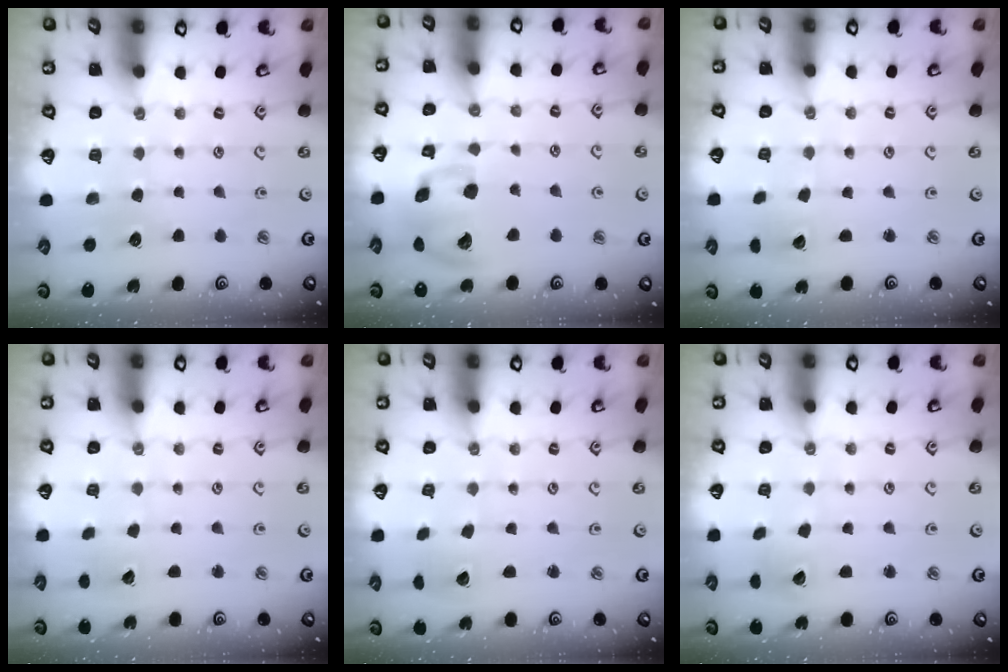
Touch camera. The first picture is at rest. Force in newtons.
{"total": 14.3, "press": 14.2, "slide": 2.3}
{"total": 2.3, "press": 2.3, "slide": 0.1}
{"total": 2.6, "press": 2.6, "slide": 0.3}
{"total": 2.6, "press": 2.6, "slide": 0.1}
{"total": 3.5, "press": 3.5, "slide": 0.4}